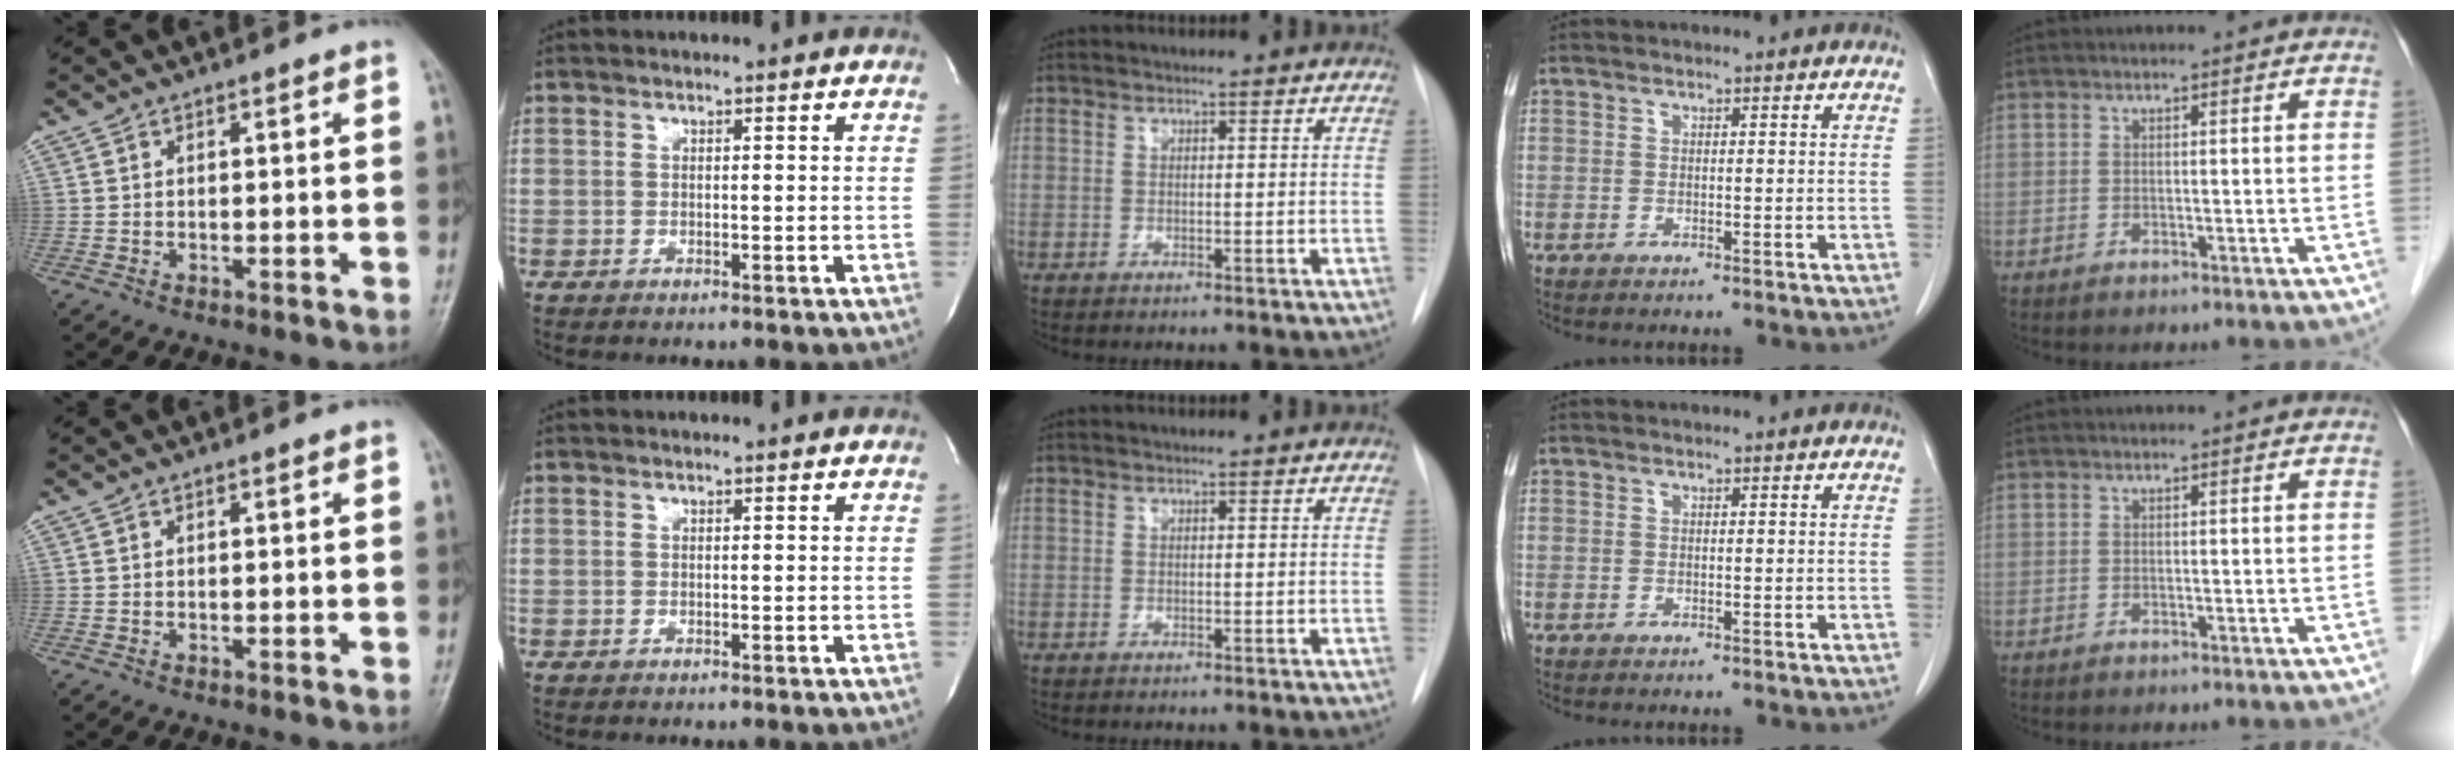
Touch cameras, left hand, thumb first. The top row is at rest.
{}